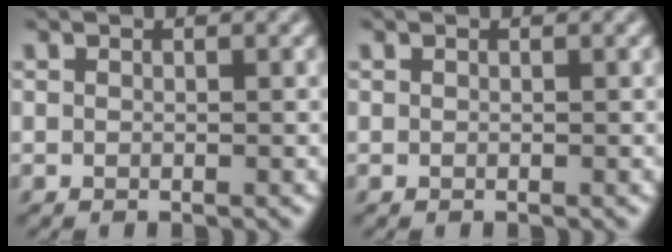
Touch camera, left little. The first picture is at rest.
{"total": 0.0}